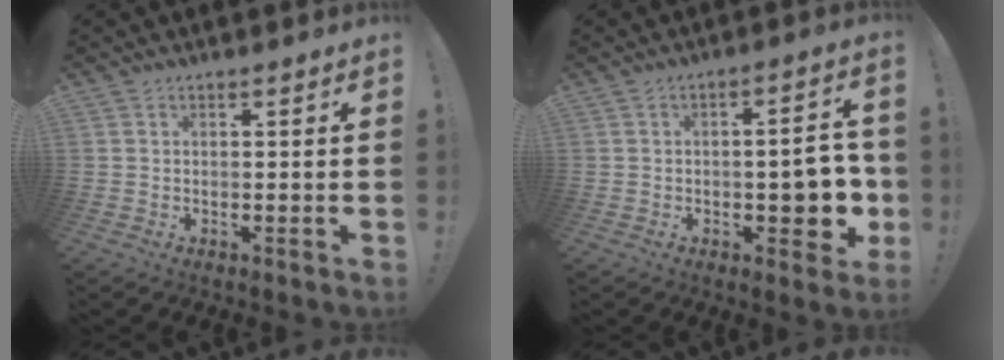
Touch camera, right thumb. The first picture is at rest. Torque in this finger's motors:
{"motor_torque": [0.21, 0.28, 0.35, 0.08, 0.09]}